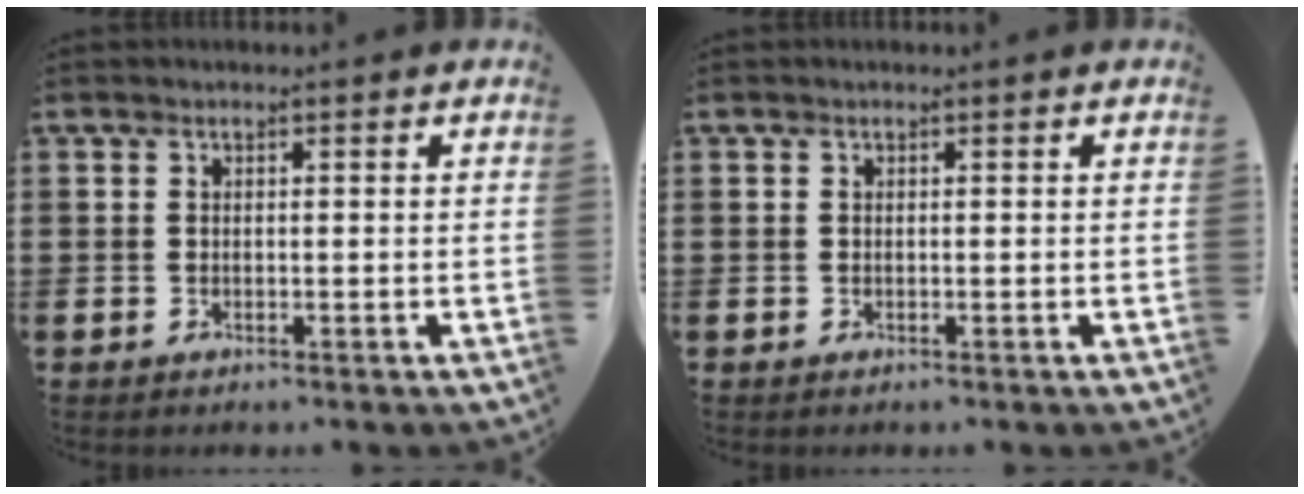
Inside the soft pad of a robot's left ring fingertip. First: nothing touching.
{"total": 0.0}